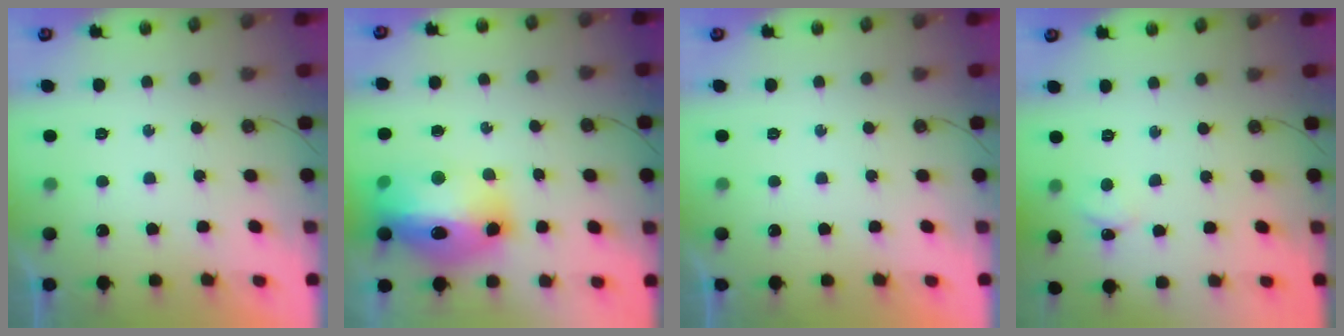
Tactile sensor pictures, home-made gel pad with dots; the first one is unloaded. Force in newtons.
{"total": 22.5, "press": 20.0, "slide": 10.4}
{"total": 0.0}
{"total": 2.3, "press": 2.3, "slide": 0.4}